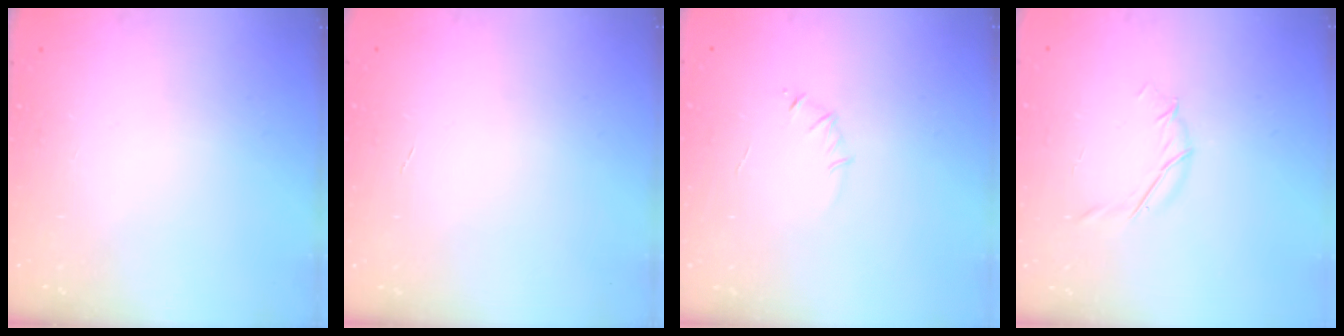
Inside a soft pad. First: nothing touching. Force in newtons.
{"total": 0.0}
{"total": 2.7, "press": 2.6, "slide": 0.8}
{"total": 5.6, "press": 5.3, "slide": 1.6}